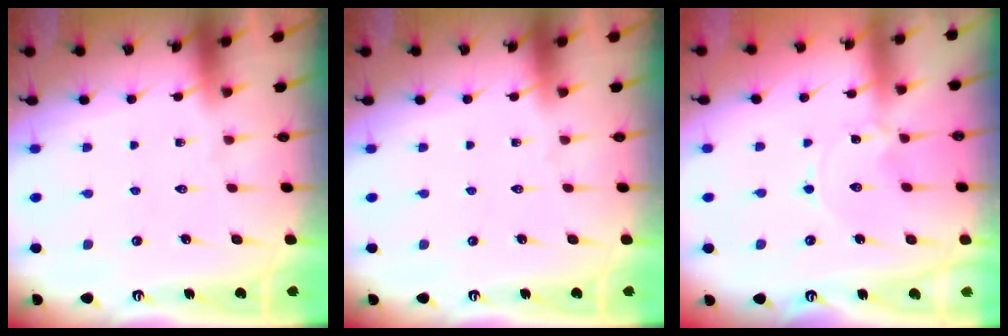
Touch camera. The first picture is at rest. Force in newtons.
{"total": 0.0}
{"total": 0.0}